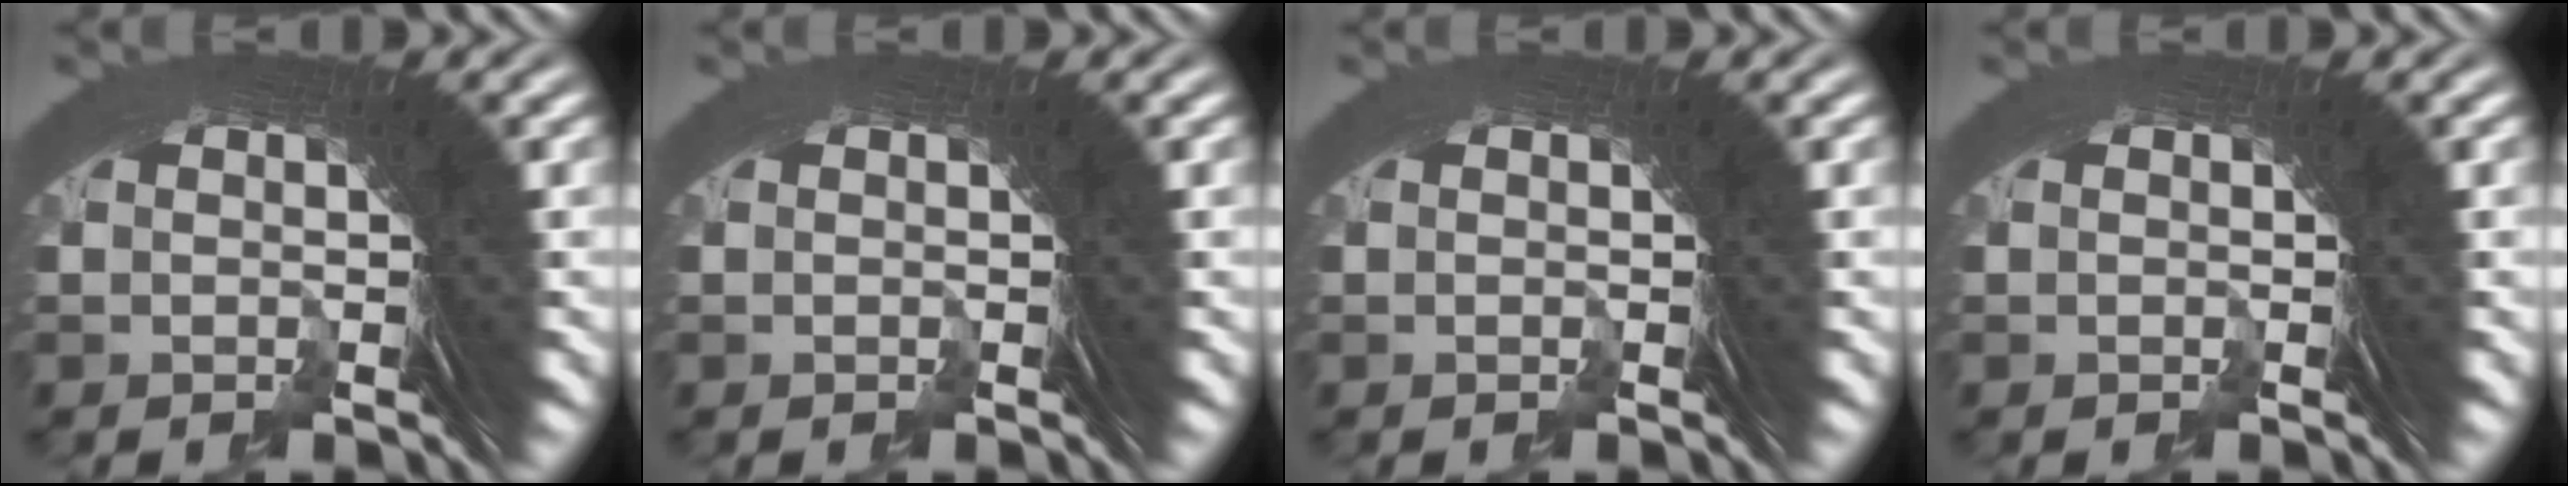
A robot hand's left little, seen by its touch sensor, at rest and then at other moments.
{"total": 0.0}
{"total": 0.0}
{"total": 0.0}